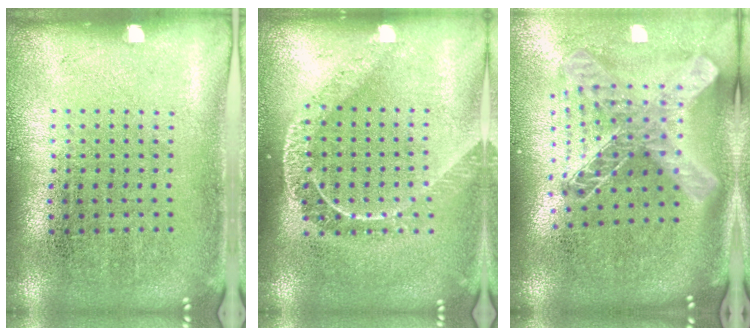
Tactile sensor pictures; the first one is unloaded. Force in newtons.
{"total": 1.8, "press": 1.4, "slide": 1.0}
{"total": 2.3, "press": 1.7, "slide": 1.5}